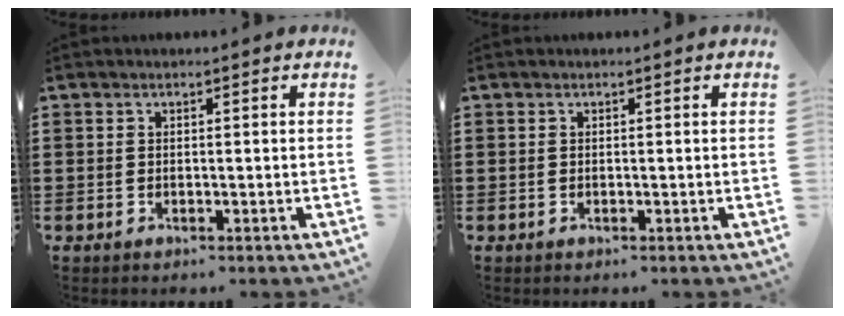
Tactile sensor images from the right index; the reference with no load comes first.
{"total": 0.0}